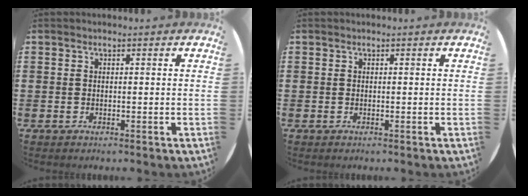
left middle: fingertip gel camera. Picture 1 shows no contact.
{"total": 0.0}